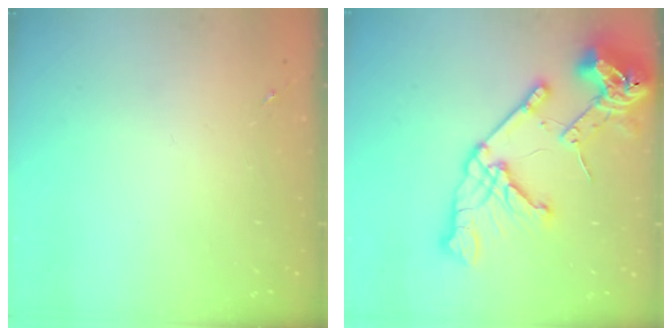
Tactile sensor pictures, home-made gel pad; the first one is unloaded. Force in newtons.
{"total": 24.0, "press": 23.9, "slide": 2.5}